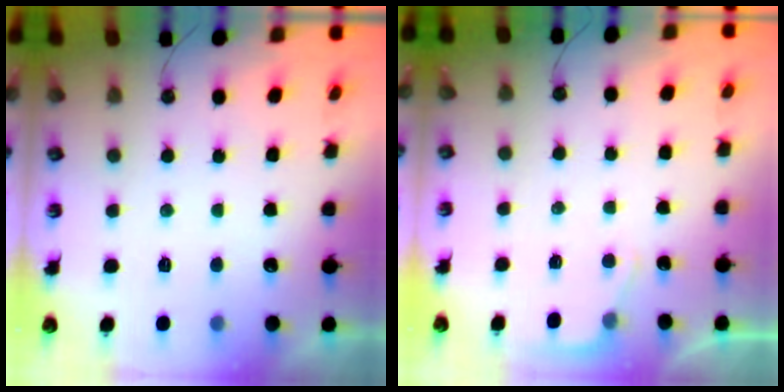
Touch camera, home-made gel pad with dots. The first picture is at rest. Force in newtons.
{"total": 2.7, "press": 2.7, "slide": 0.4}